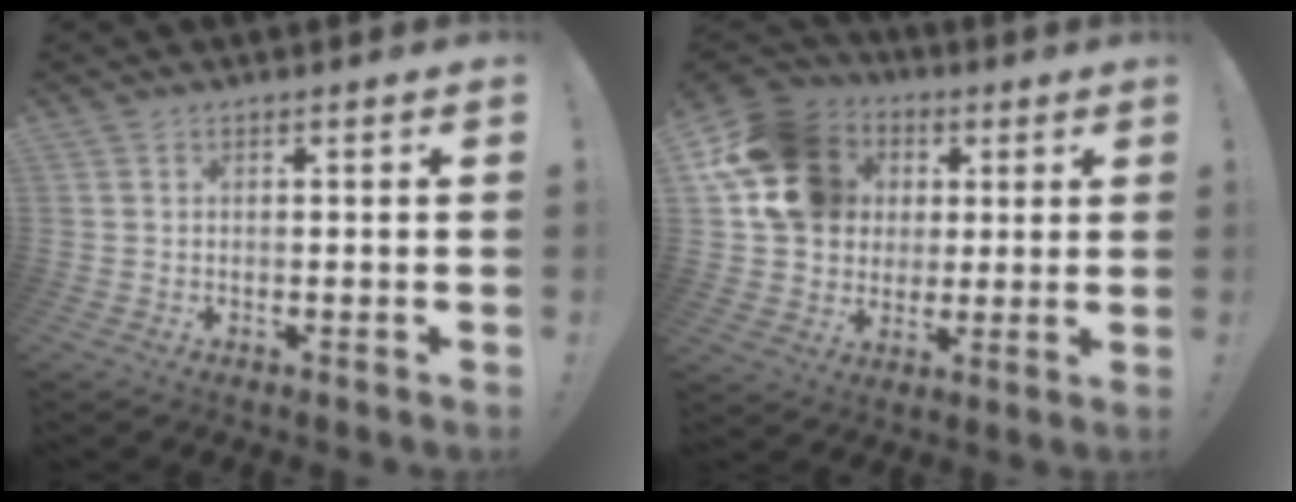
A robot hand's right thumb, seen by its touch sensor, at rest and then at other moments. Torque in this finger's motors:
{"motor_torque": [2.07, 2.08, 1.53, 0.12, 0.14]}